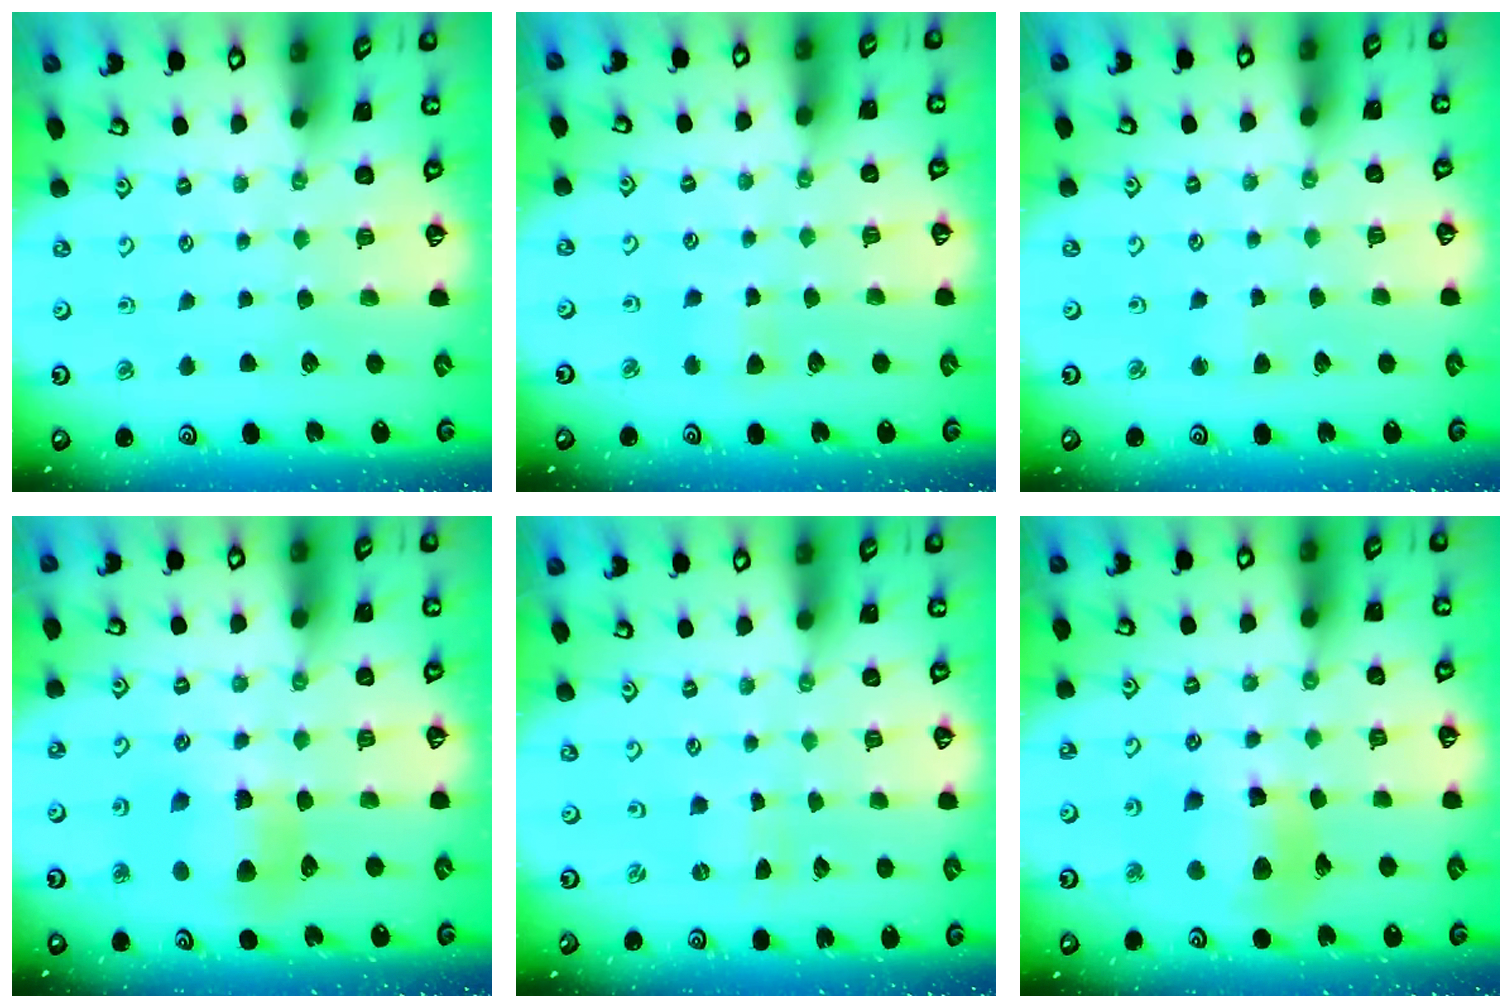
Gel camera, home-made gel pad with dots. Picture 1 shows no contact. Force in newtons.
{"total": 3.5, "press": 3.4, "slide": 0.6}
{"total": 2.4, "press": 2.4, "slide": 0.5}
{"total": 8.1, "press": 7.9, "slide": 1.3}
{"total": 0.0}
{"total": 12.3, "press": 12.2, "slide": 1.3}